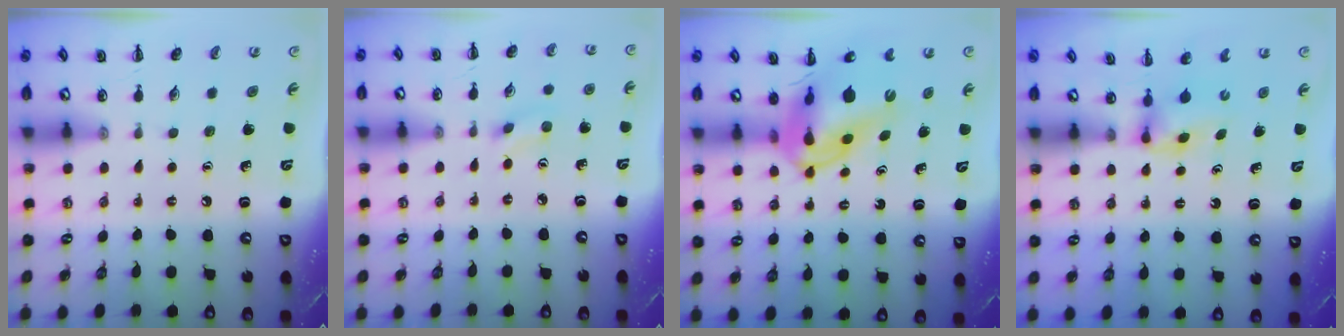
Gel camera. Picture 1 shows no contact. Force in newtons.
{"total": 1.7, "press": 1.6, "slide": 0.7}
{"total": 12.9, "press": 12.4, "slide": 3.9}
{"total": 3.3, "press": 3.0, "slide": 1.2}